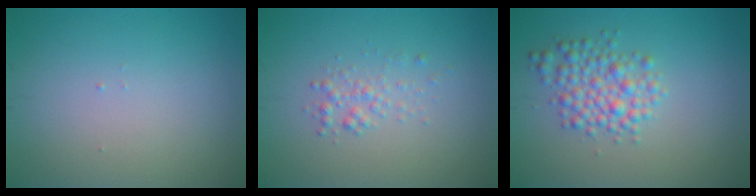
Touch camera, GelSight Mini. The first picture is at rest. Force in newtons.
{"total": 1.4, "press": 1.4, "slide": 0.1}
{"total": 3.7, "press": 3.7, "slide": 0.1}